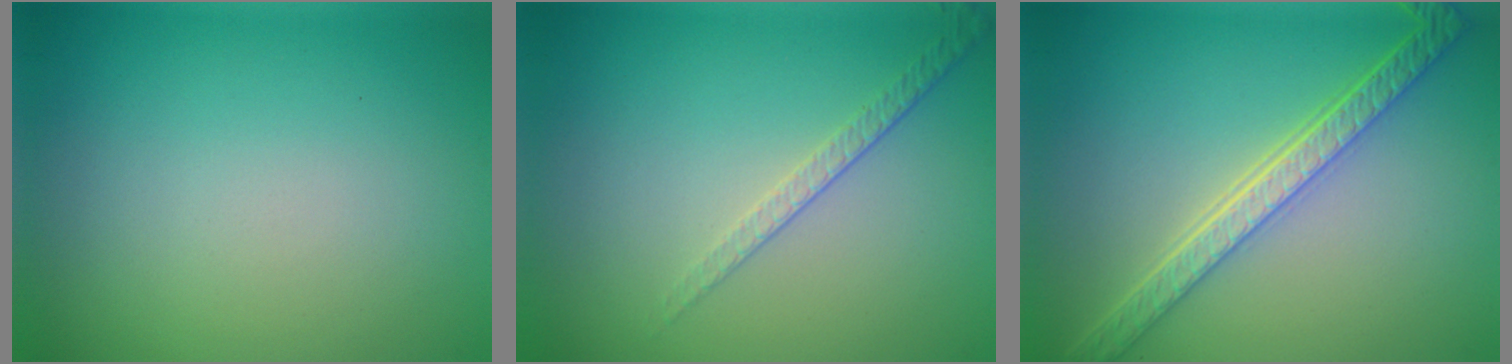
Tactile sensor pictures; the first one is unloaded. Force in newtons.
{"total": 1.6, "press": 1.0, "slide": 1.3}
{"total": 5.1, "press": 4.1, "slide": 3.0}